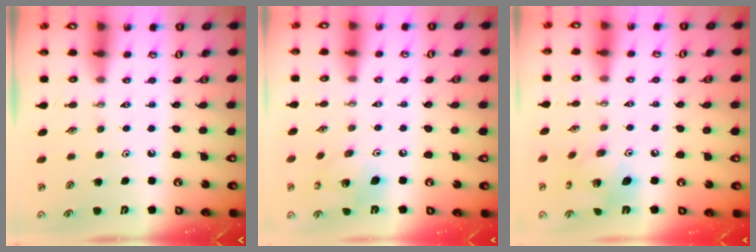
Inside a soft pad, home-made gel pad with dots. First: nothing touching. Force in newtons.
{"total": 12.0, "press": 11.8, "slide": 2.3}
{"total": 11.7, "press": 11.6, "slide": 1.0}